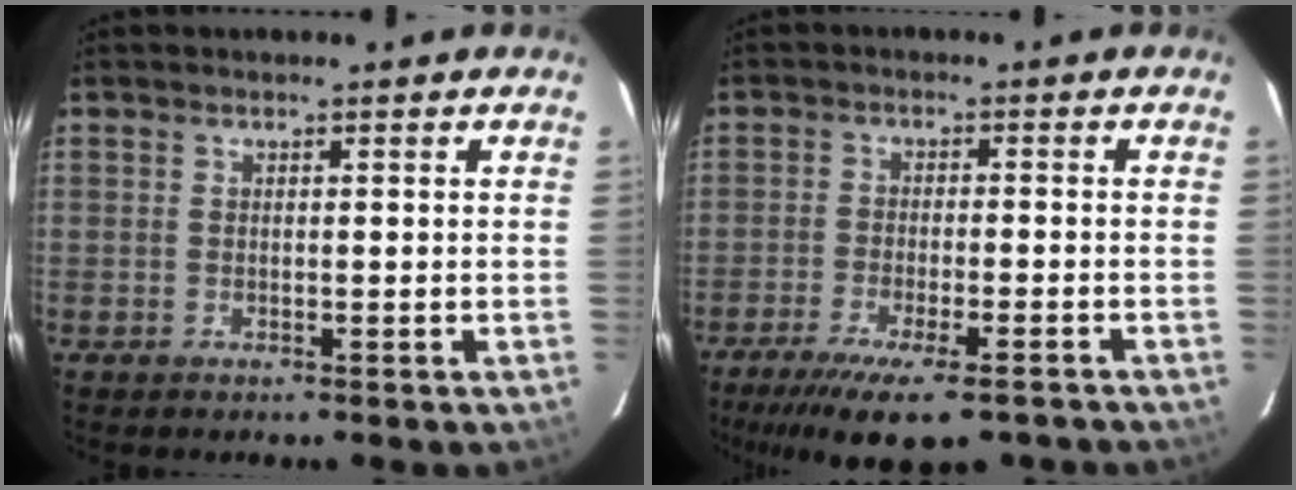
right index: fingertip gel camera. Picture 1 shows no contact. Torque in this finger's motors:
{"motor_torque": [1.46, -0.69, 0.71, 0.14]}